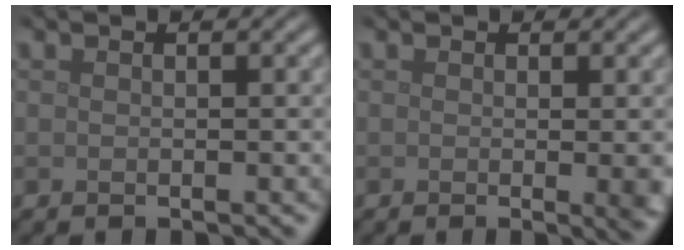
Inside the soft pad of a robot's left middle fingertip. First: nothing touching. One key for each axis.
{"total": 2.5, "fx": -0.1, "fy": 0.6, "fz": 2.4, "tx": -0.023, "ty": -0.003, "tz": -0.004}